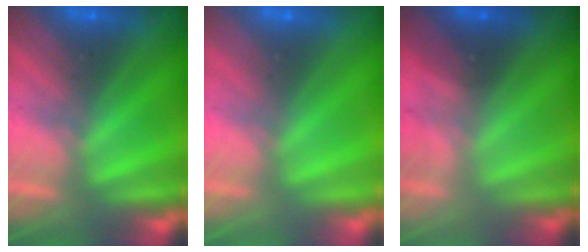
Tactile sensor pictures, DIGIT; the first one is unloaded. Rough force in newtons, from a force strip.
{"total": 1.5}
{"total": 1.8}